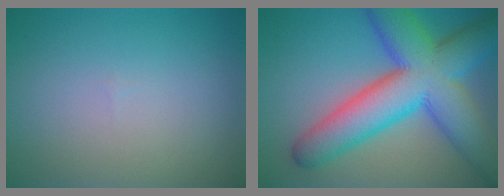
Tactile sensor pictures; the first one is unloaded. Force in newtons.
{"total": 12.7, "press": 12.7, "slide": 0.2}